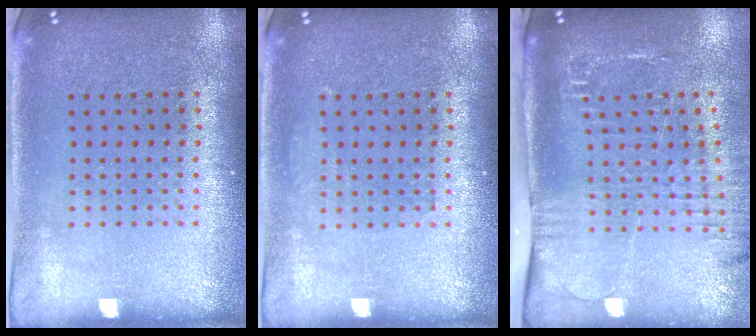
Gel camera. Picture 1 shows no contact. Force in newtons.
{"total": 0.8, "press": 0.8, "slide": 0.1}
{"total": 2.6, "press": 2.0, "slide": 1.6}